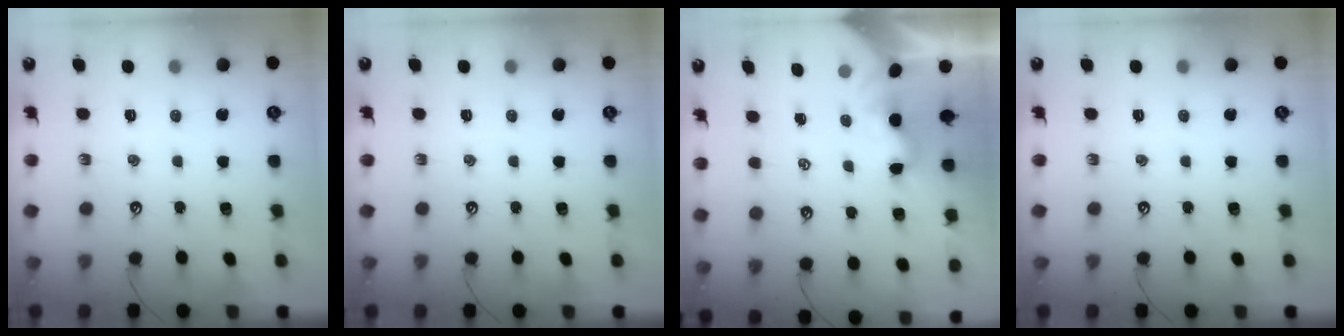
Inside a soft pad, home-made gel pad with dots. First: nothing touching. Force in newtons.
{"total": 0.0}
{"total": 1.8, "press": 1.8, "slide": 0.5}
{"total": 0.0}